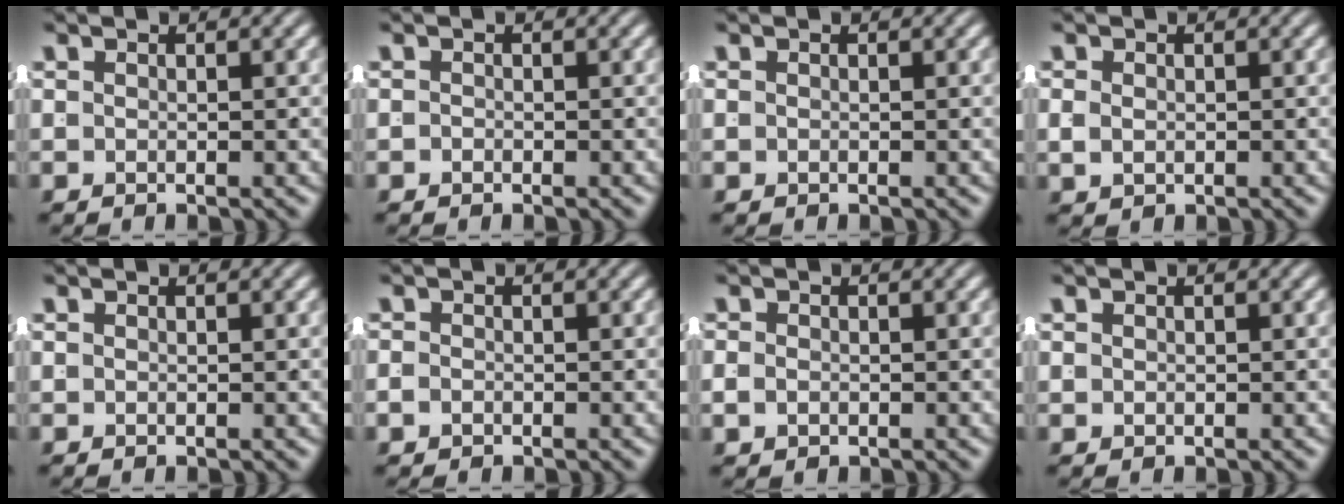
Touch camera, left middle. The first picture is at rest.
{"total": 0.6, "force": [-0.5, -0.2, -0.1], "torque": [0.004, -0.007, -0.005]}
{"total": 0.0}
{"total": 0.8, "force": [-0.2, 0.5, 0.7], "torque": [-0.015, -0.008, 0.008]}
{"total": 0.0}
{"total": 0.9, "force": [-0.8, 0.4, 0.3], "torque": [-0.011, -0.009, -0.010]}
{"total": 1.0, "force": [-0.6, 0.5, 0.5], "torque": [-0.017, -0.011, -0.003]}
{"total": 0.0}